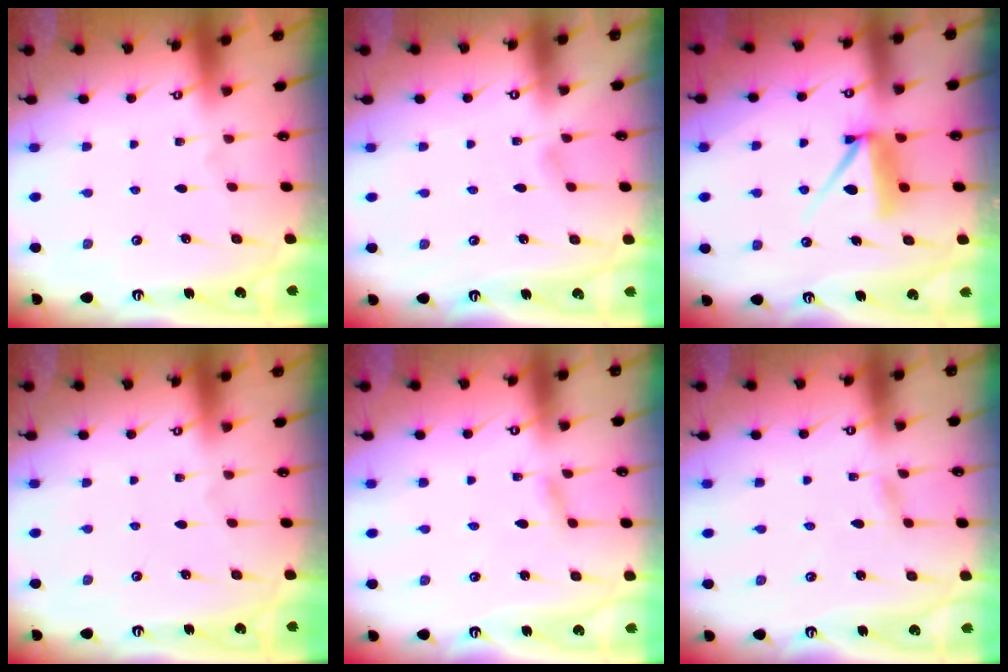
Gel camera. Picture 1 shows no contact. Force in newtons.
{"total": 2.2, "press": 2.2, "slide": 0.3}
{"total": 8.7, "press": 8.6, "slide": 0.5}
{"total": 0.0}
{"total": 1.6, "press": 1.6, "slide": 0.2}
{"total": 1.1, "press": 1.1, "slide": 0.1}